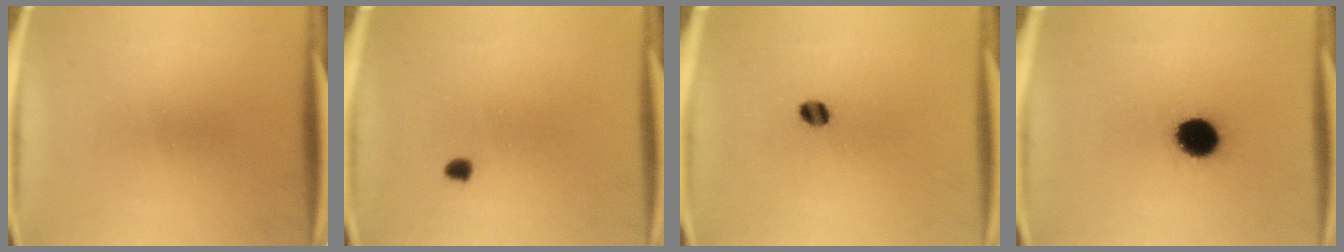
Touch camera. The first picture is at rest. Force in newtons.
{"total": 1.3}
{"total": 2.8}
{"total": 10.5}